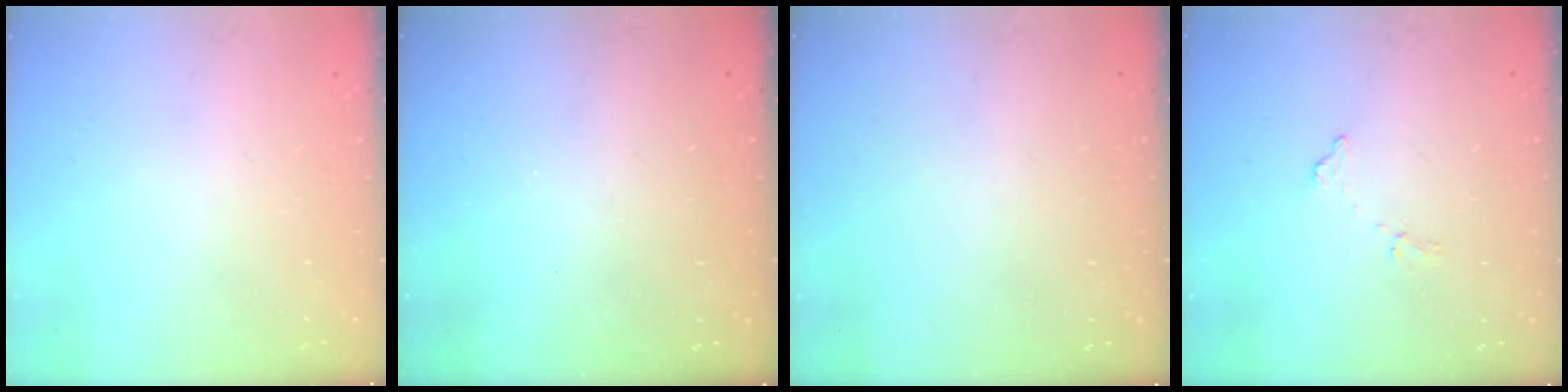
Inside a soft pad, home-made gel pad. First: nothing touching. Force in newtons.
{"total": 3.1, "press": 3.1, "slide": 0.1}
{"total": 3.2, "press": 3.2, "slide": 0.1}
{"total": 7.7, "press": 7.6, "slide": 0.3}